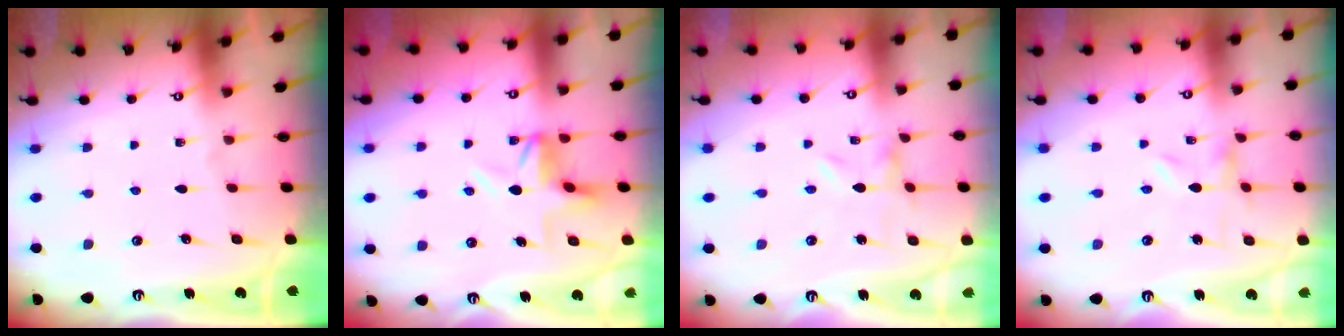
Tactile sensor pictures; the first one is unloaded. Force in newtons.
{"total": 4.2, "press": 3.9, "slide": 1.8}
{"total": 0.0}
{"total": 0.0}